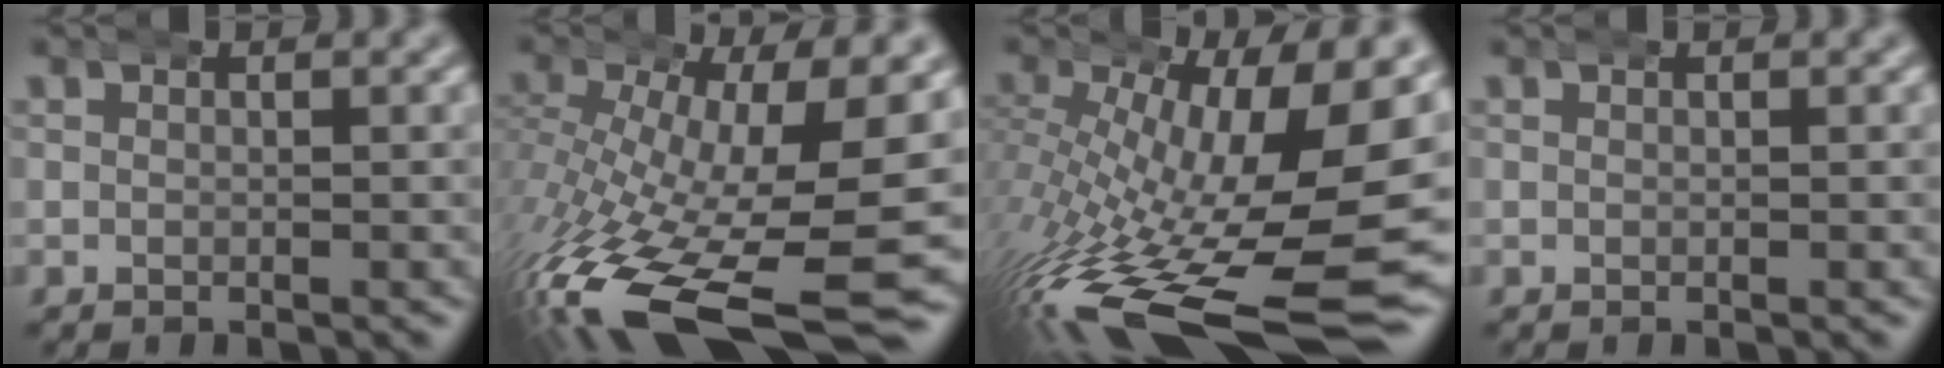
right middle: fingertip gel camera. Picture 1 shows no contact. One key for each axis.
{"total": 12.9, "fx": -5.1, "fy": 4.8, "fz": 10.8, "tx": -0.213, "ty": -0.052, "tz": -0.050}
{"total": 15.3, "fx": -5.9, "fy": 6.1, "fz": 12.7, "tx": -0.214, "ty": -0.058, "tz": -0.054}
{"total": 0.0}